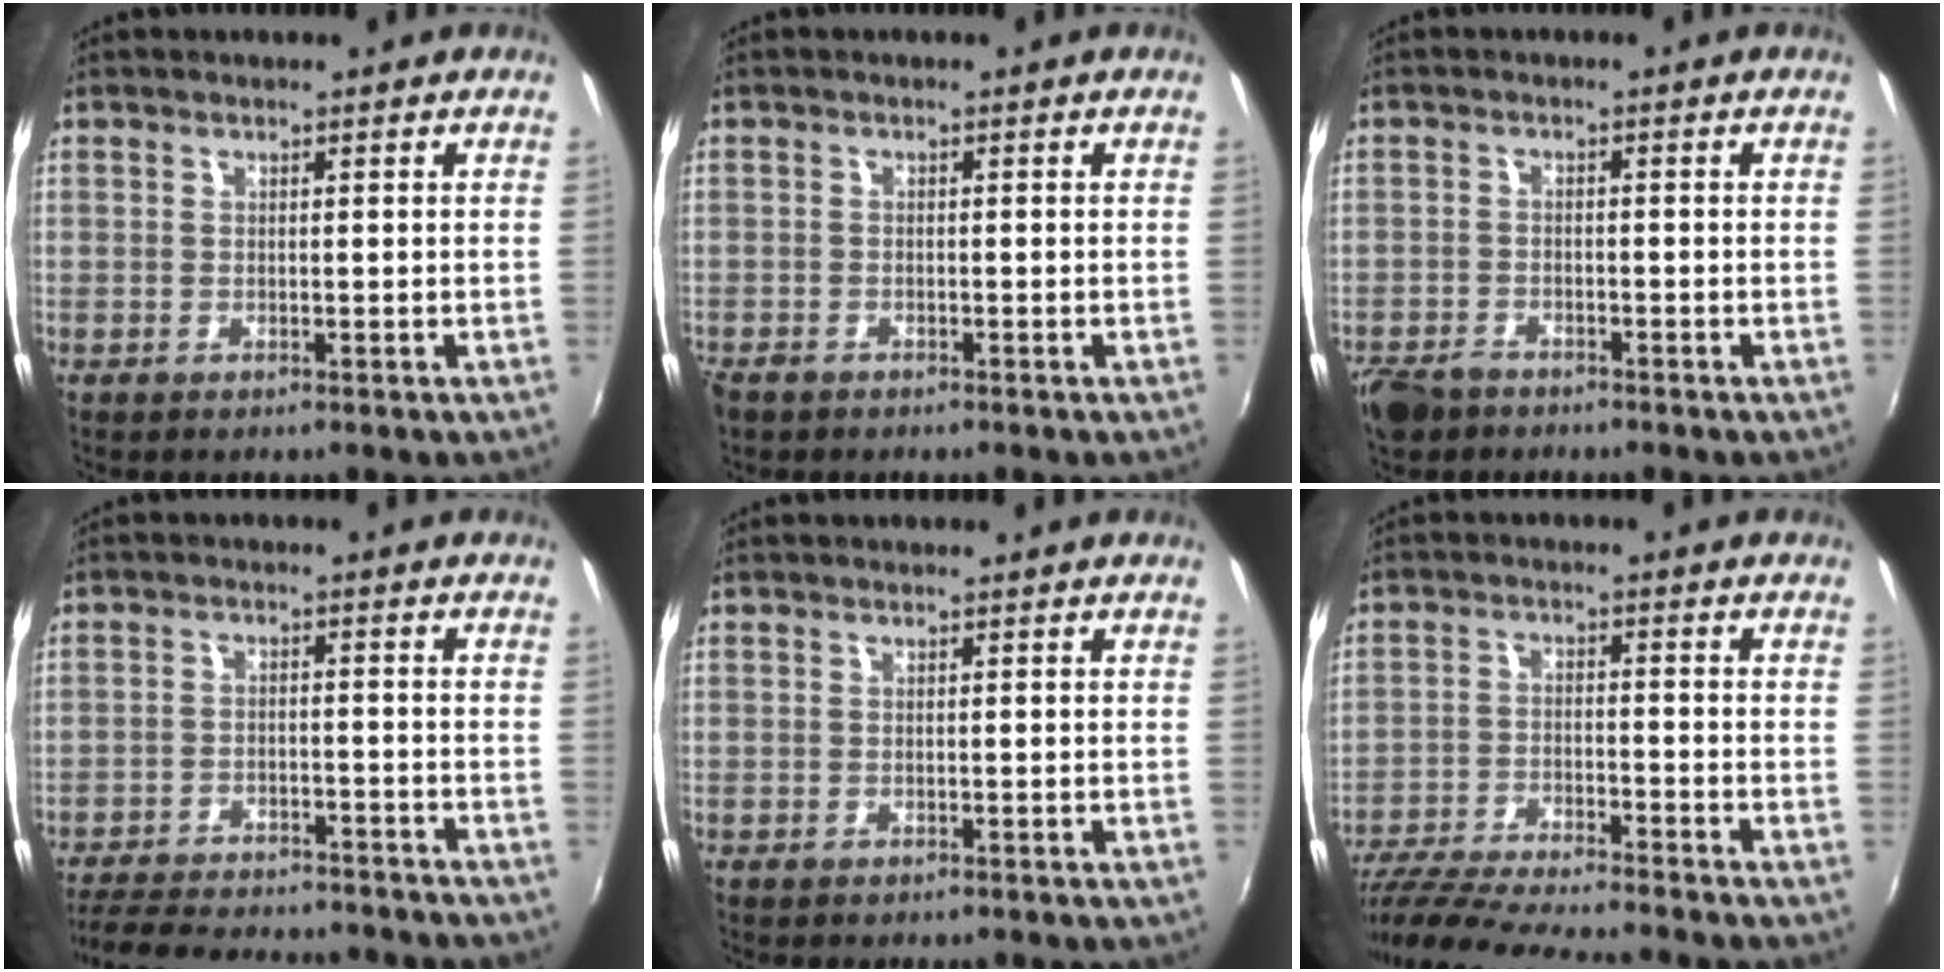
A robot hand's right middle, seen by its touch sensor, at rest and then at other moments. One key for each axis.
{"total": 2.3, "fx": -1.8, "fy": 1.2, "fz": 0.7, "tx": -0.022, "ty": -0.006, "tz": -0.036}
{"total": 5.4, "fx": -4.2, "fy": 2.8, "fz": 1.9, "tx": -0.061, "ty": -0.007, "tz": -0.079}
{"total": 22.6, "fx": -19.9, "fy": 5.8, "fz": 9.1, "tx": -0.189, "ty": -0.010, "tz": -0.267}
{"total": 1.0, "fx": -0.9, "fy": 0.4, "fz": 0.2, "tx": -0.008, "ty": -0.004, "tz": -0.013}
{"total": 17.5, "fx": -15.6, "fy": 0.9, "fz": 8.0, "tx": -0.164, "ty": -0.033, "tz": -0.259}